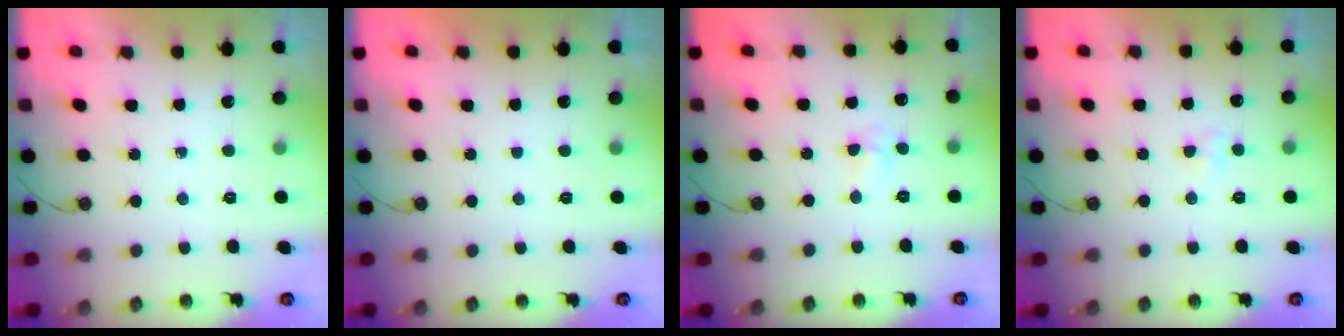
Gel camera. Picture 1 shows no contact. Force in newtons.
{"total": 0.0}
{"total": 3.0, "press": 2.9, "slide": 0.7}
{"total": 2.3, "press": 2.3, "slide": 0.5}